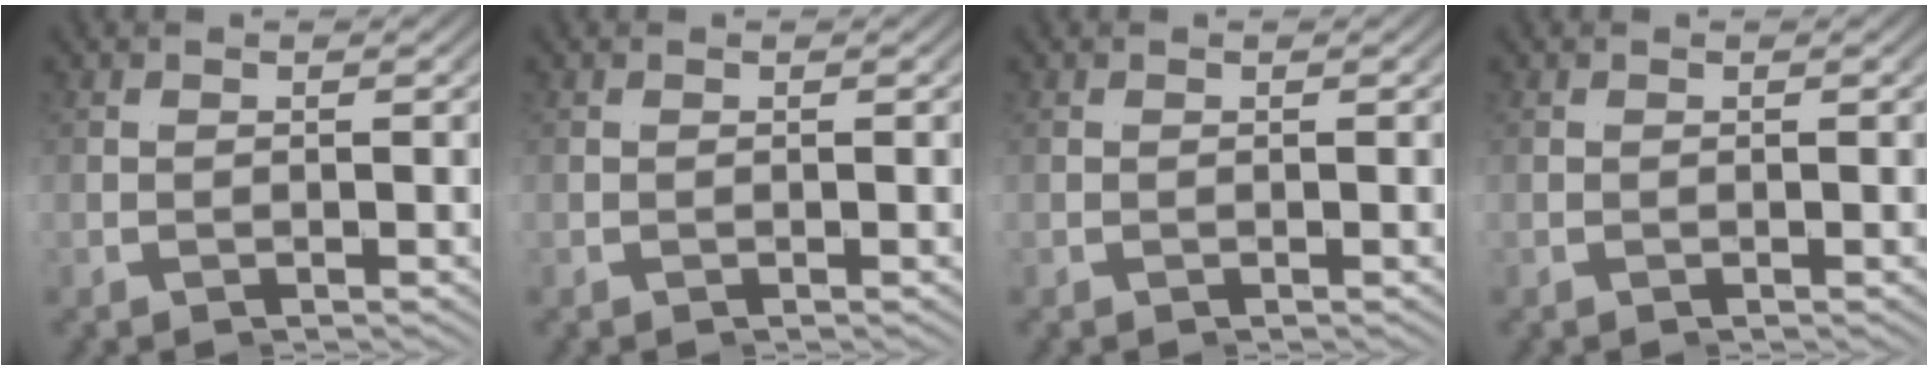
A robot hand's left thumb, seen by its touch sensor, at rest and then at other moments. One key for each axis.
{"total": 0.0}
{"total": 0.0}
{"total": 0.0}